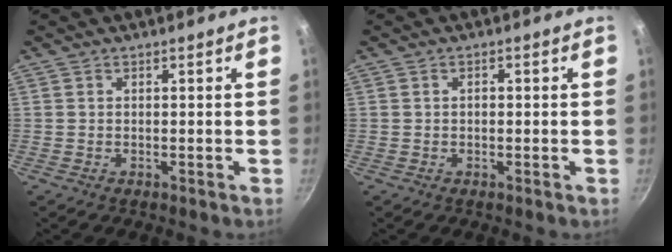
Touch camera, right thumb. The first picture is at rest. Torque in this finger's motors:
{"motor_torque": [-0.44, -0.43, 0.46, -0.02, 0.05]}